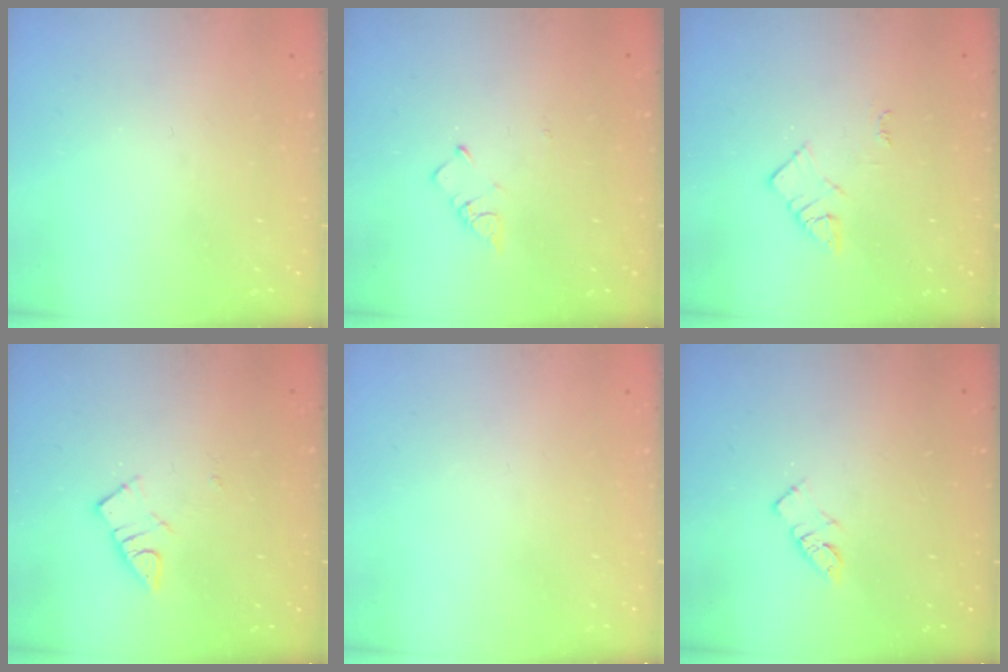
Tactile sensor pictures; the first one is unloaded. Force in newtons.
{"total": 2.6, "press": 2.6, "slide": 0.5}
{"total": 3.0, "press": 3.0, "slide": 0.4}
{"total": 2.8, "press": 2.7, "slide": 0.3}
{"total": 1.8, "press": 1.7, "slide": 0.1}
{"total": 4.0, "press": 4.0, "slide": 0.4}